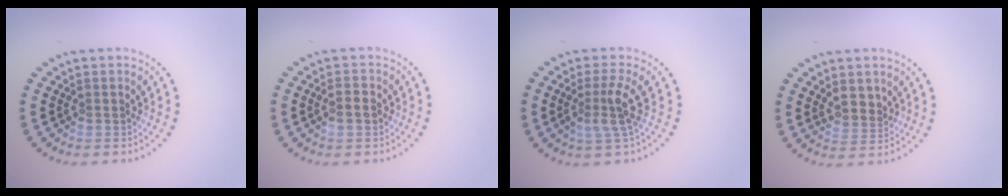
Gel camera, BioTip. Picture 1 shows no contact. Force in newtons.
{"total": 1.1, "press": 1.1, "slide": 0.1}
{"total": 3.0, "press": 2.2, "slide": 2.1}
{"total": 1.6, "press": 1.4, "slide": 0.7}